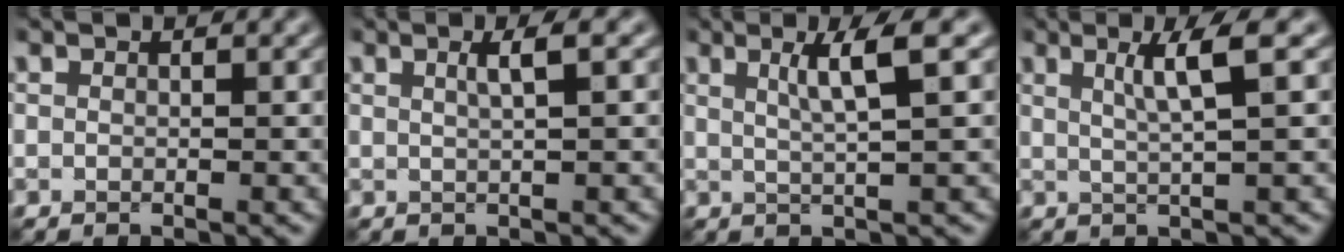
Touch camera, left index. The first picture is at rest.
{"total": 2.1, "force": [0.7, 0.5, 1.9], "torque": [-0.027, 0.007, 0.006]}
{"total": 3.7, "force": [1.4, 0.4, 3.4], "torque": [-0.047, 0.006, 0.022]}
{"total": 3.6, "force": [1.3, 0.4, 3.3], "torque": [-0.047, 0.004, 0.021]}